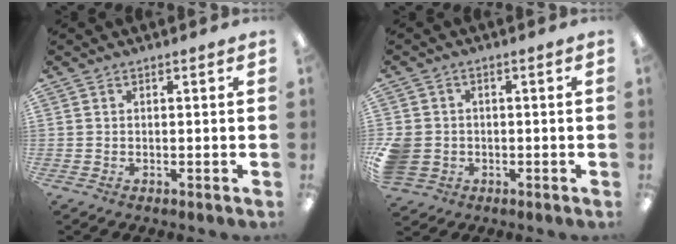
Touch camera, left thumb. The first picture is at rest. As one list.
[{"total": 5.7, "force": [-1.1, 5.2, 2.2], "torque": [-0.052, 0.008, -0.019]}]